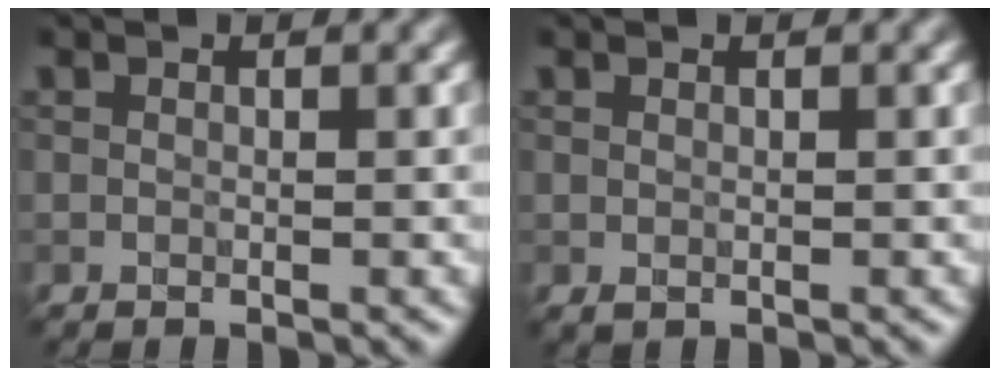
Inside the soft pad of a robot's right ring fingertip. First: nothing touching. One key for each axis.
{"total": 0.5, "fx": 0.1, "fy": 0.4, "fz": 0.3, "tx": -0.008, "ty": -0.001, "tz": 0.001}